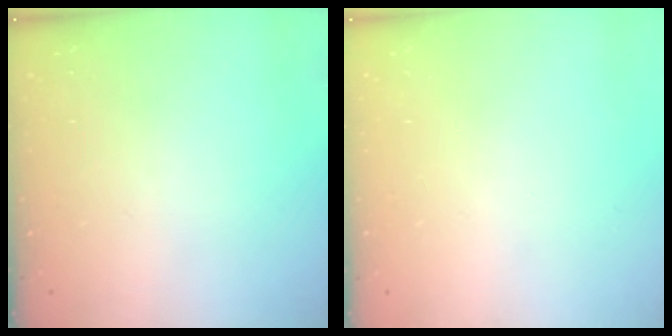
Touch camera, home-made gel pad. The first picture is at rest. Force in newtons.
{"total": 0.0}